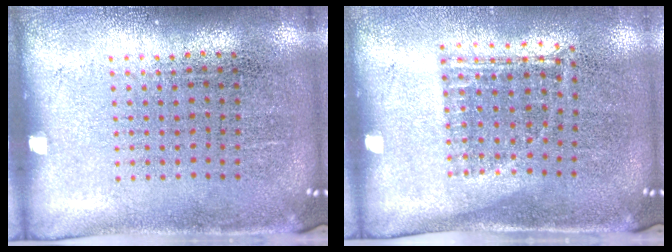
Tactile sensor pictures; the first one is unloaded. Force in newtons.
{"total": 1.2, "press": 0.9, "slide": 0.8}